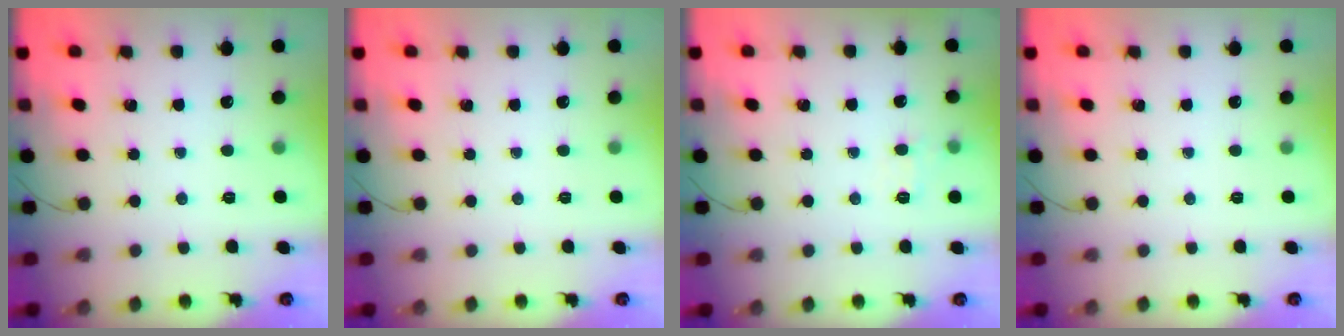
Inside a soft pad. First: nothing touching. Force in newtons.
{"total": 0.0}
{"total": 6.6, "press": 6.3, "slide": 2.0}
{"total": 0.0}